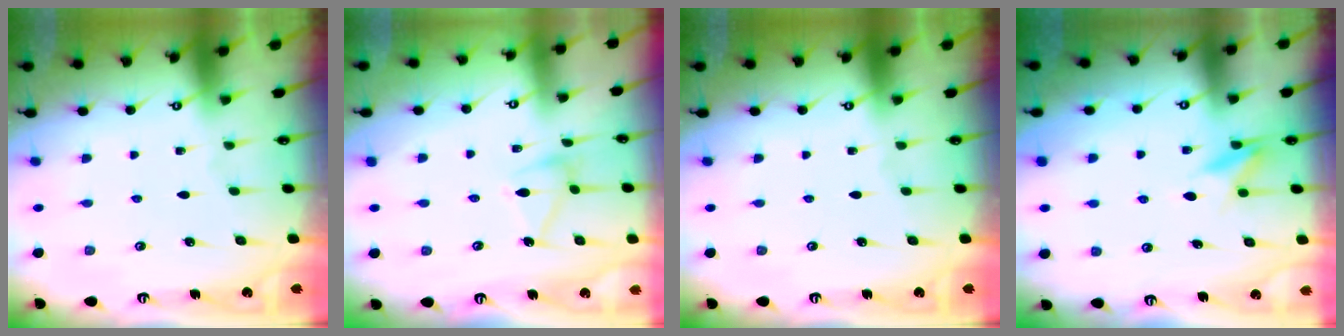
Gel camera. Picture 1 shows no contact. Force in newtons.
{"total": 10.6, "press": 10.6, "slide": 0.4}
{"total": 0.0}
{"total": 8.7, "press": 8.6, "slide": 1.2}